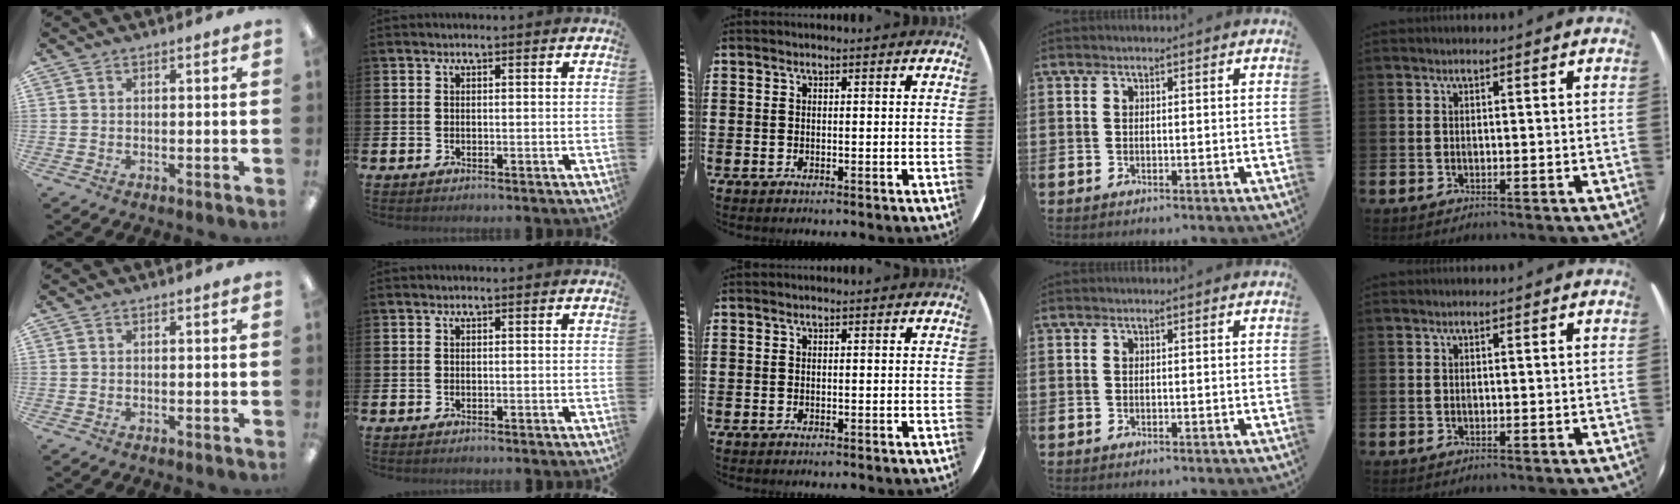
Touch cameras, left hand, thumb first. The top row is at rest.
{}